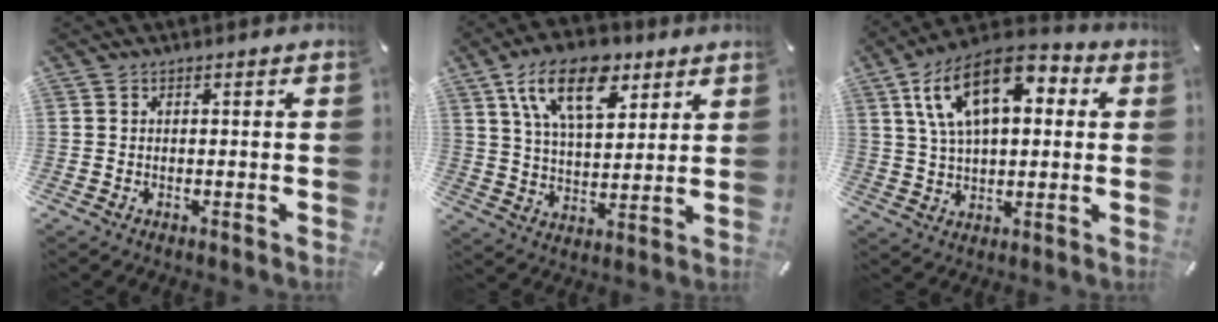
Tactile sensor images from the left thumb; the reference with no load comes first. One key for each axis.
{"total": 15.7, "fx": 8.5, "fy": 8.1, "fz": 10.5, "tx": -0.188, "ty": -0.020, "tz": 0.149}
{"total": 16.5, "fx": 6.4, "fy": 9.0, "fz": 12.3, "tx": -0.245, "ty": -0.009, "tz": 0.109}